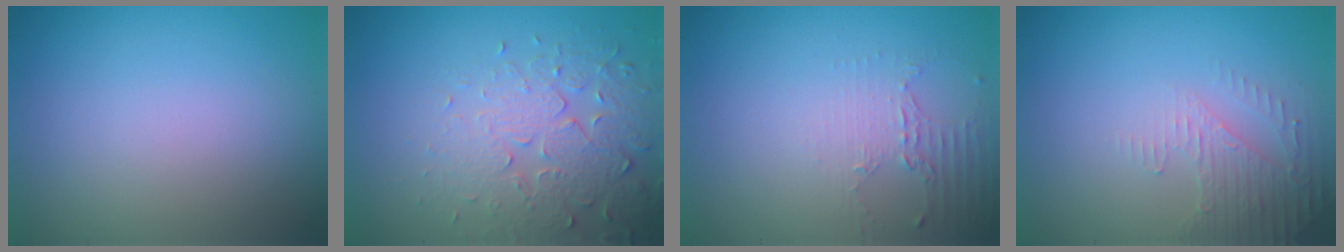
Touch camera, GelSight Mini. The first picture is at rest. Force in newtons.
{"total": 4.2, "press": 4.2, "slide": 0.5}
{"total": 2.0, "press": 1.5, "slide": 1.4}
{"total": 2.6, "press": 2.5, "slide": 0.7}